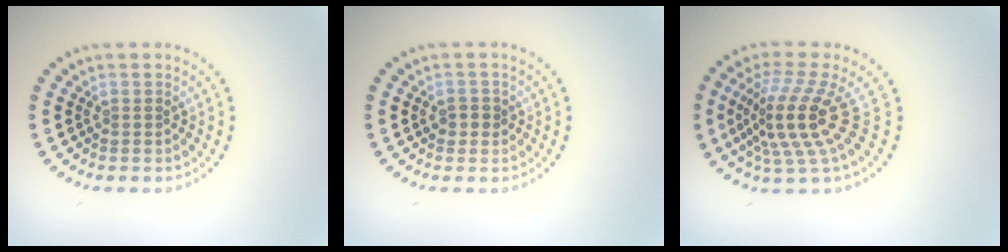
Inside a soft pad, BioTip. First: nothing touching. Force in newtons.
{"total": 1.3, "press": 1.2, "slide": 0.4}
{"total": 5.2, "press": 3.7, "slide": 3.7}